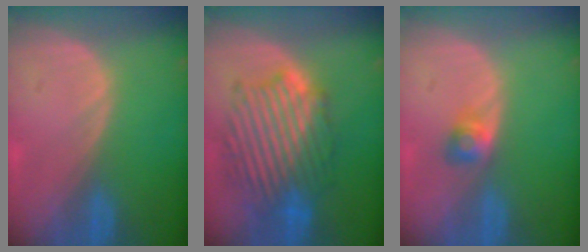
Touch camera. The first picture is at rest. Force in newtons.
{"total": 10.4, "press": 10.4, "slide": 0.5}
{"total": 2.6, "press": 2.4, "slide": 1.0}